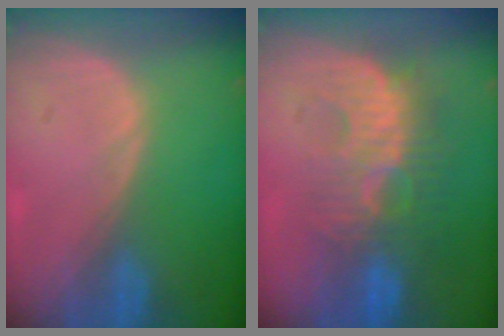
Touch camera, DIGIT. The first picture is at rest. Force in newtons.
{"total": 8.9, "press": 8.8, "slide": 1.6}